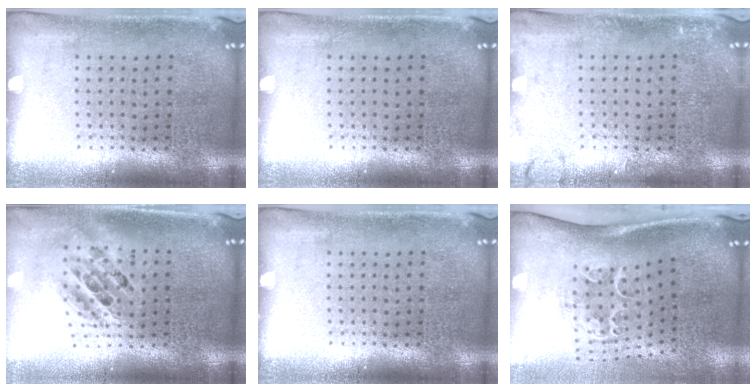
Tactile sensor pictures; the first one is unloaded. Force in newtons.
{"total": 0.0}
{"total": 1.7, "press": 1.7, "slide": 0.3}
{"total": 1.8, "press": 1.4, "slide": 1.1}
{"total": 0.0}
{"total": 1.7, "press": 1.3, "slide": 1.1}